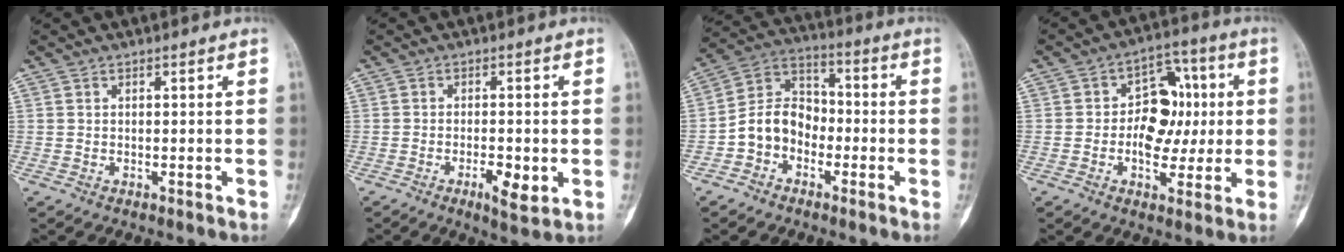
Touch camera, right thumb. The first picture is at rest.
{"total": 5.3, "force": [-1.6, 1.8, 4.7], "torque": [-0.072, -0.003, -0.022]}
{"total": 10.0, "force": [-3.2, 8.0, 5.0], "torque": [-0.068, 0.048, -0.071]}
{"total": 11.8, "force": [0.2, 8.2, 8.4], "torque": [-0.074, 0.022, -0.003]}